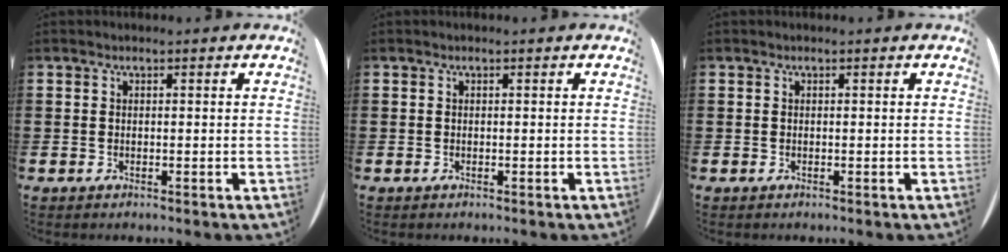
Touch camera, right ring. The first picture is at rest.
{"total": 0.0}
{"total": 0.0}